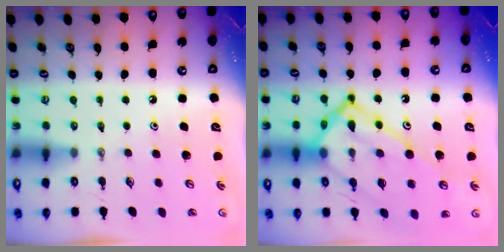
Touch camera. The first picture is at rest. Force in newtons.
{"total": 22.5, "press": 22.4, "slide": 2.0}